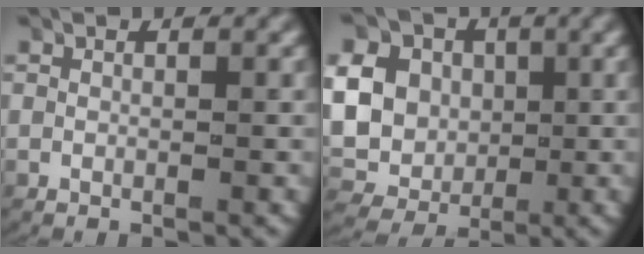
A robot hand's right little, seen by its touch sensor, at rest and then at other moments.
{"total": 13.5, "force": [0.8, 12.5, 5.0], "torque": [-0.152, -0.029, 0.008]}